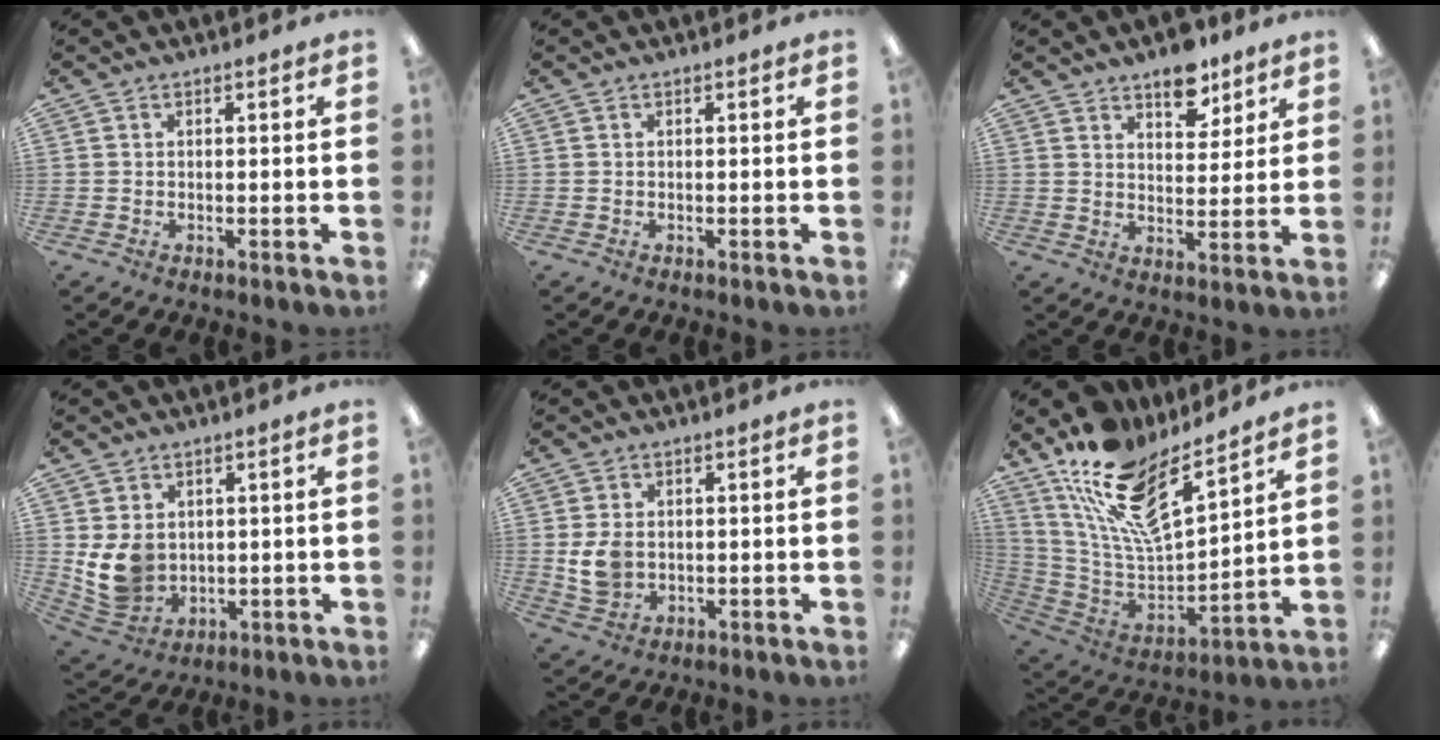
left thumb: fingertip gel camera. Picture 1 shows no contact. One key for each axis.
{"total": 0.0}
{"total": 8.4, "fx": 6.4, "fy": 4.2, "fz": 3.6, "tx": -0.025, "ty": -0.041, "tz": 0.107}
{"total": 9.3, "fx": 1.3, "fy": 7.7, "fz": 5.0, "tx": -0.123, "ty": -0.006, "tz": 0.029}
{"total": 6.1, "fx": 0.4, "fy": 4.7, "fz": 3.9, "tx": -0.085, "ty": 0.000, "tz": 0.007}
{"total": 18.2, "fx": 12.8, "fy": 6.3, "fz": 11.3, "tx": -0.213, "ty": -0.085, "tz": 0.227}